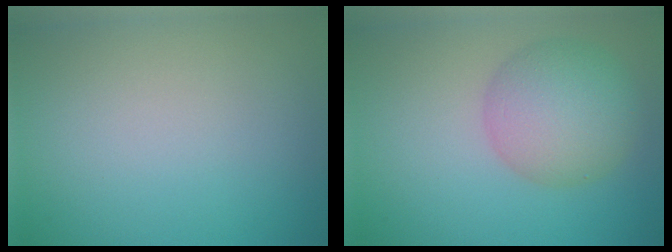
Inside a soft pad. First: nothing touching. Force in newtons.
{"total": 6.2, "press": 6.2, "slide": 0.1}